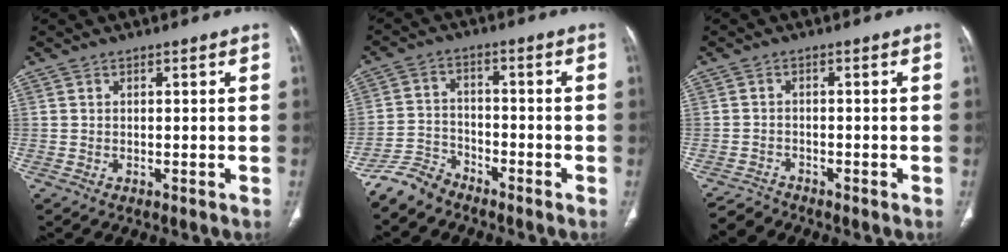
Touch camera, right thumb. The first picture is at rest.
{"total": 5.8, "force": [-5.3, 2.3, 0.5], "torque": [-0.008, 0.029, -0.113]}
{"total": 2.4, "force": [-2.3, 0.2, -0.8], "torque": [0.011, -0.005, -0.045]}